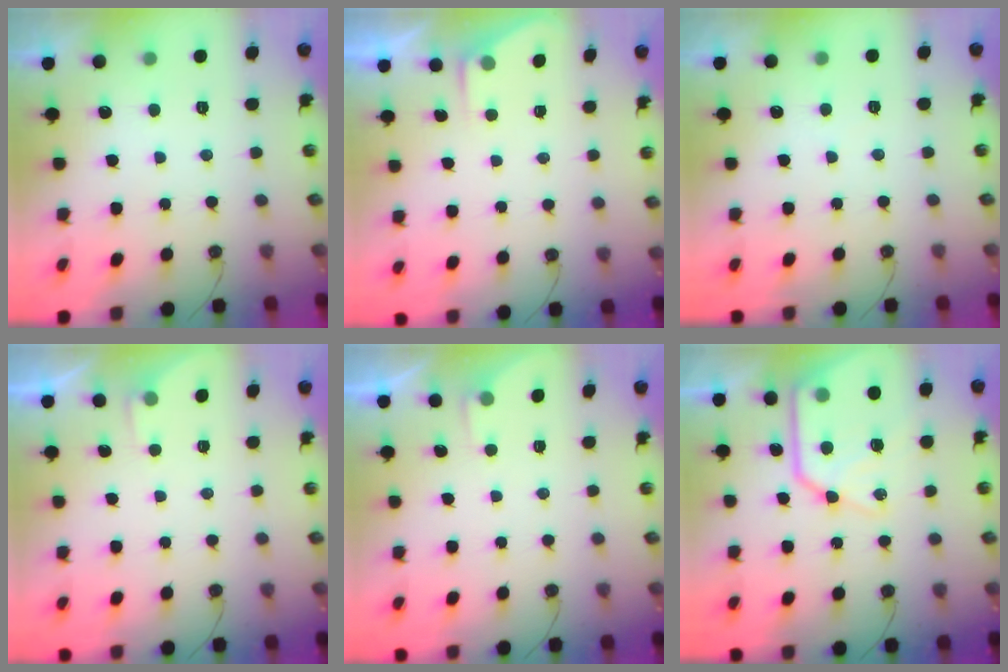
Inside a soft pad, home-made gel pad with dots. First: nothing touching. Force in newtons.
{"total": 2.4, "press": 2.4, "slide": 0.4}
{"total": 3.1, "press": 3.0, "slide": 0.5}
{"total": 2.0, "press": 2.0, "slide": 0.4}
{"total": 2.0, "press": 2.0, "slide": 0.4}
{"total": 18.1, "press": 18.0, "slide": 1.7}